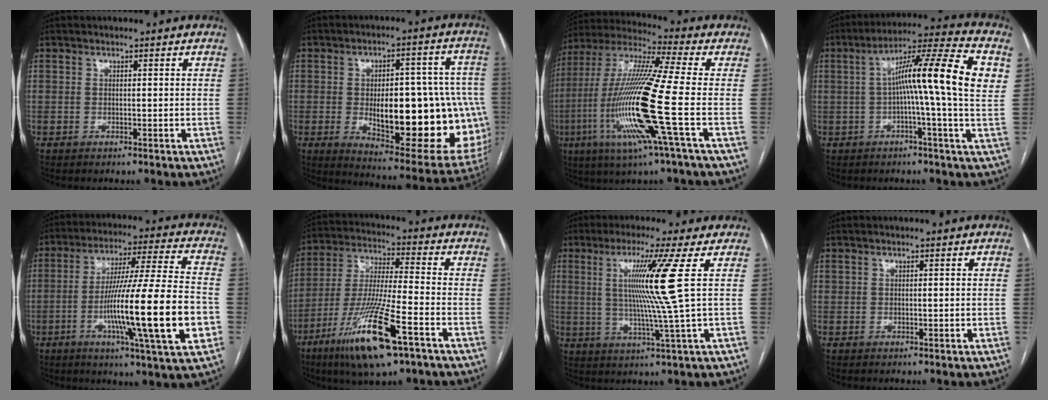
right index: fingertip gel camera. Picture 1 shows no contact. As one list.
[{"total": 26.2, "force": [-3.7, 9.1, 24.3], "torque": [-0.253, 0.013, -0.020]}, {"total": 19.4, "force": [-4.9, -0.4, 18.8], "torque": [-0.403, -0.019, -0.106]}, {"total": 15.8, "force": [2.1, -0.4, 15.6], "torque": [-0.251, 0.030, 0.023]}, {"total": 21.5, "force": [-5.2, 0.1, 20.8], "torque": [-0.325, -0.013, -0.089]}, {"total": 16.8, "force": [-8.9, 1.6, 14.1], "torque": [-0.297, -0.037, -0.159]}, {"total": 10.4, "force": [2.5, -3.2, 9.6], "torque": [-0.172, -0.007, 0.055]}, {"total": 0.5, "force": [0.3, 0.4, 0.3], "torque": [0.000, 0.000, 0.005]}]